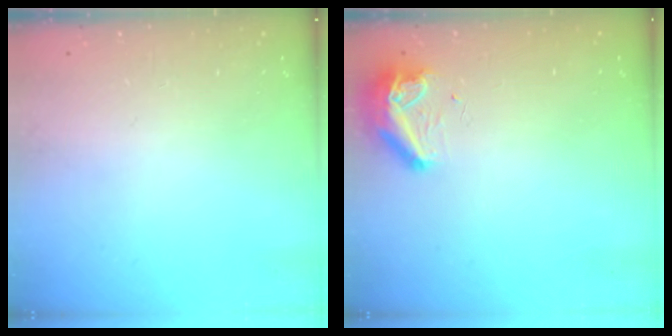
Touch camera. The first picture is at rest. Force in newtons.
{"total": 8.3, "press": 8.3, "slide": 0.9}